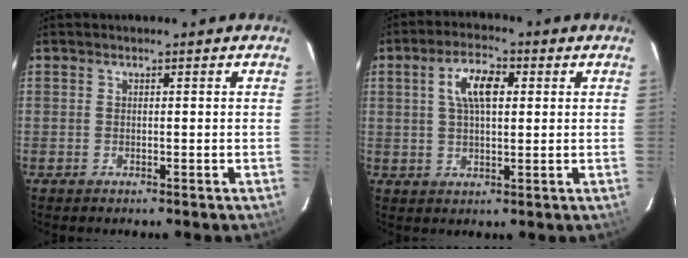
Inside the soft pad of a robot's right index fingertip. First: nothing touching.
{"total": 7.1, "force": [1.9, 3.2, 6.0], "torque": [-0.112, 0.016, 0.035]}